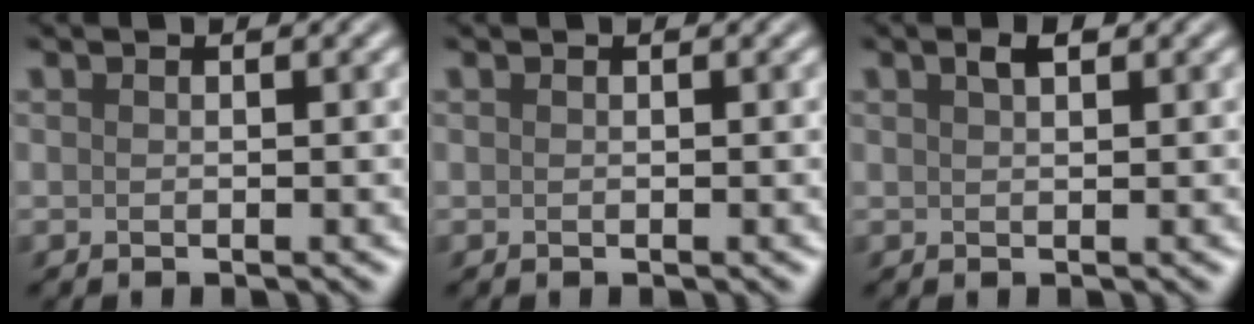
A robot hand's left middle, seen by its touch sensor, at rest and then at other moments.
{"total": 0.0}
{"total": 1.4, "force": [0.8, 0.4, 1.0], "torque": [-0.016, 0.003, 0.014]}